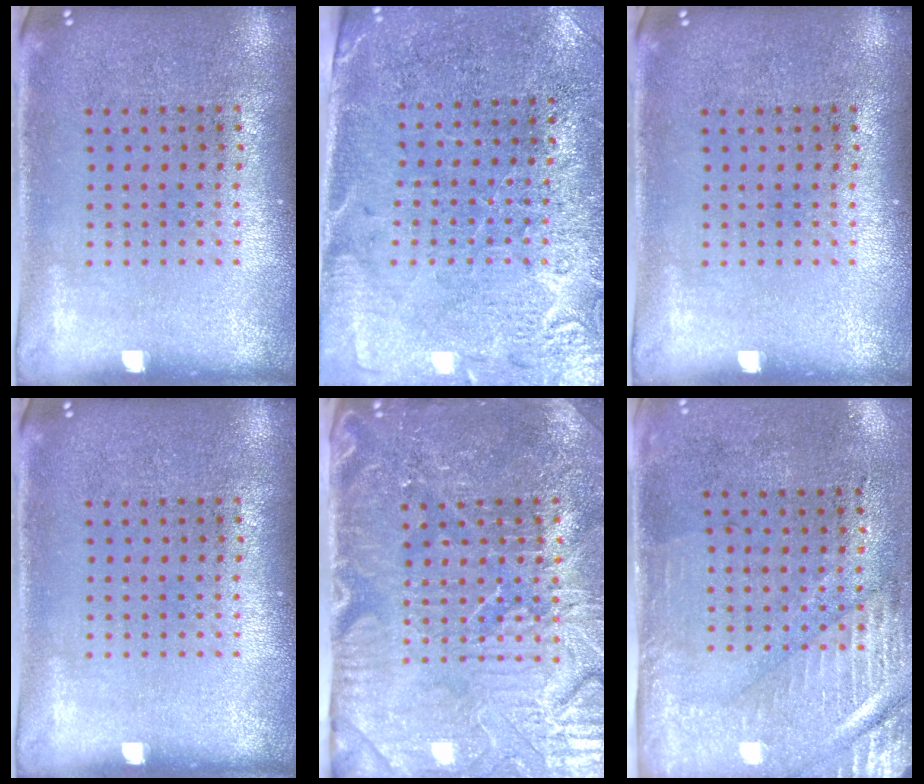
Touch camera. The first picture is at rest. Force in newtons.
{"total": 2.8, "press": 2.5, "slide": 1.1}
{"total": 0.0}
{"total": 0.0}
{"total": 5.0, "press": 4.5, "slide": 2.2}
{"total": 3.0, "press": 2.4, "slide": 1.6}